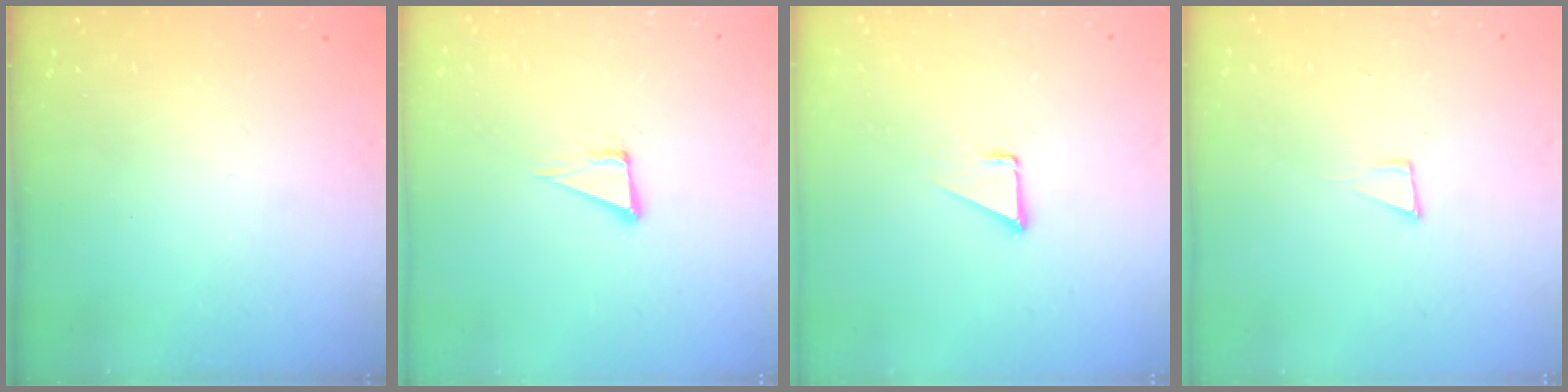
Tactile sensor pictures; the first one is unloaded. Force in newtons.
{"total": 5.0, "press": 4.0, "slide": 3.1}
{"total": 1.7, "press": 1.7, "slide": 0.1}
{"total": 4.8, "press": 3.6, "slide": 3.2}